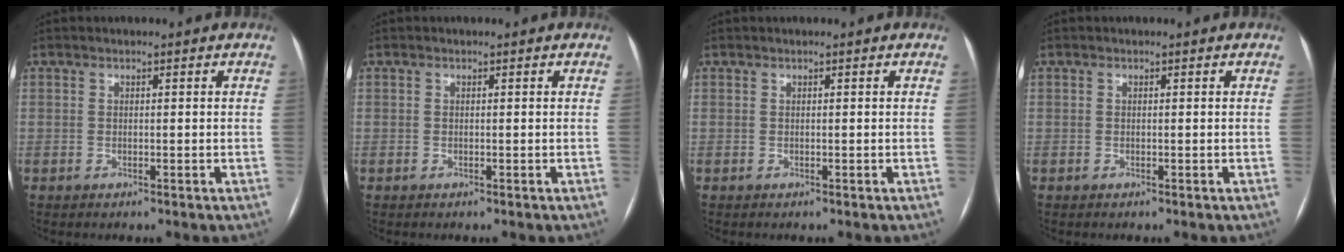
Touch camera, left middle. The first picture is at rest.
{"total": 0.0}
{"total": 0.0}
{"total": 0.0}